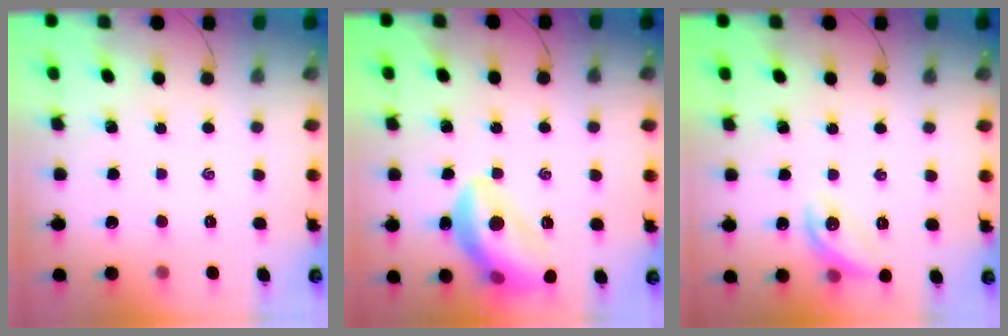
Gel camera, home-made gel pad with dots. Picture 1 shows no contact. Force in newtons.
{"total": 14.6, "press": 14.5, "slide": 1.5}
{"total": 9.4, "press": 9.4, "slide": 0.0}